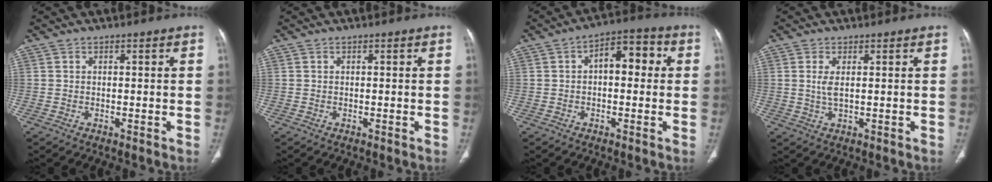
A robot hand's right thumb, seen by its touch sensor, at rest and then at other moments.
{"total": 0.0}
{"total": 8.0, "force": [1.0, 4.4, 6.6], "torque": [-0.069, 0.024, 0.004]}
{"total": 1.6, "force": [0.4, 0.4, 1.4], "torque": [-0.037, -0.004, 0.014]}